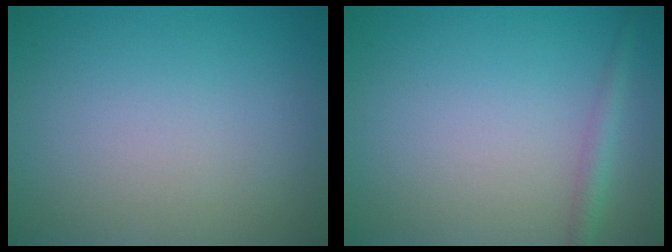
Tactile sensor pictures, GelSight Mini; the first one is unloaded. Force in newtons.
{"total": 1.6, "press": 1.6, "slide": 0.1}